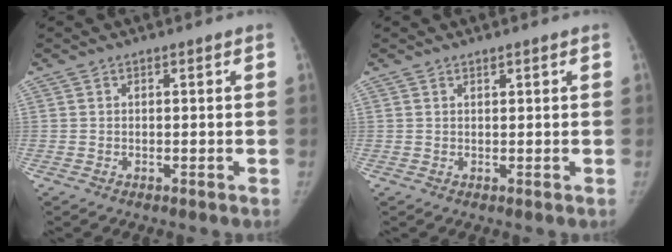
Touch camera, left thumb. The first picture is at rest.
{"total": 0.7, "force": [0.6, 0.2, 0.2], "torque": [-0.004, -0.005, 0.010]}